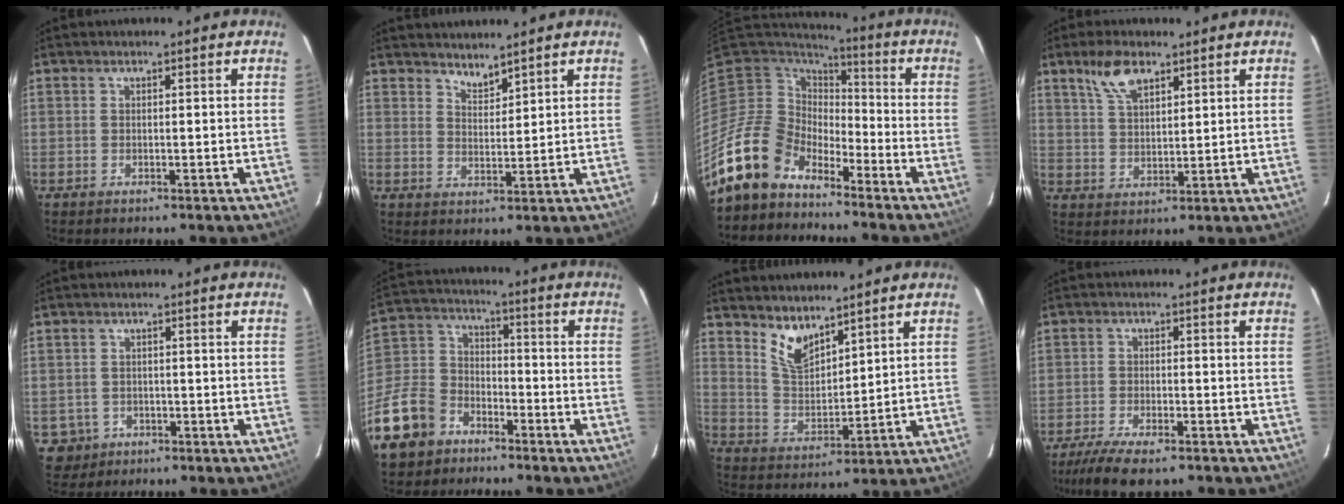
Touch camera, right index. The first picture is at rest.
{"total": 3.1, "force": [2.9, 0.6, 0.9], "torque": [-0.012, -0.001, 0.051]}
{"total": 12.2, "force": [-10.1, 6.6, 1.8], "torque": [-0.054, 0.024, -0.189]}
{"total": 6.8, "force": [4.4, 2.9, 4.3], "torque": [-0.082, 0.011, 0.088]}
{"total": 4.5, "force": [-1.3, 4.3, 0.6], "torque": [-0.021, 0.010, -0.012]}
{"total": 16.4, "force": [-10.1, 11.4, 5.9], "torque": [-0.175, 0.036, -0.177]}
{"total": 7.4, "force": [5.7, 2.8, 3.7], "torque": [-0.065, -0.004, 0.118]}
{"total": 9.3, "force": [-7.5, 2.4, 5.1], "torque": [-0.124, -0.026, -0.130]}